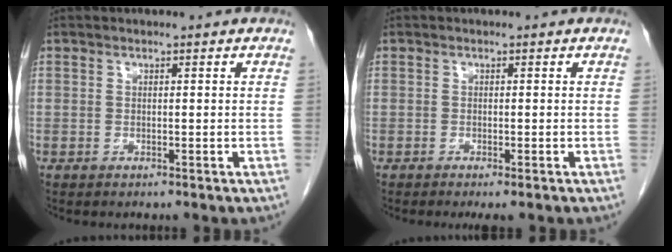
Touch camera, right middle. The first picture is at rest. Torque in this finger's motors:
{"motor_torque": [0.22, -0.21, 0.05, 0.01]}